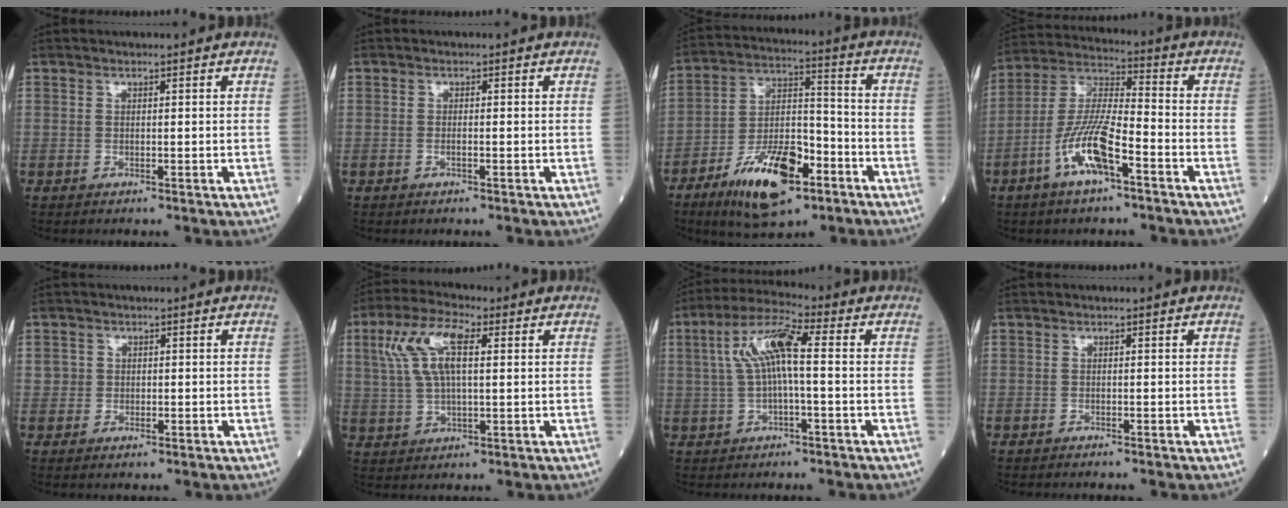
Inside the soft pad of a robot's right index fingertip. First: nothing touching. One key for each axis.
{"total": 0.7, "fx": -0.3, "fy": 0.1, "fz": 0.6, "tx": -0.016, "ty": -0.001, "tz": -0.005}
{"total": 15.1, "fx": -8.3, "fy": 5.5, "fz": 11.3, "tx": -0.203, "ty": 0.001, "tz": -0.142}
{"total": 11.3, "fx": -5.2, "fy": 2.4, "fz": 9.7, "tx": -0.204, "ty": 0.003, "tz": -0.101}
{"total": 1.8, "fx": -0.1, "fy": 1.7, "fz": 0.6, "tx": -0.008, "ty": 0.003, "tz": -0.002}
{"total": 9.5, "fx": 2.9, "fy": 3.1, "fz": 8.5, "tx": -0.185, "ty": 0.023, "tz": 0.057}
{"total": 8.8, "fx": 1.0, "fy": 1.4, "fz": 8.6, "tx": -0.175, "ty": 0.028, "tz": 0.015}
{"total": 0.6, "fx": -0.6, "fy": 0.0, "fz": 0.1, "tx": -0.004, "ty": -0.001, "tz": -0.008}